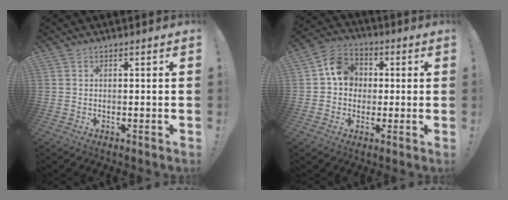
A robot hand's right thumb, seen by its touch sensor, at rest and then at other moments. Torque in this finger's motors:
{"motor_torque": [0.08, 0.11, 0.46, -0.01, 0.05]}